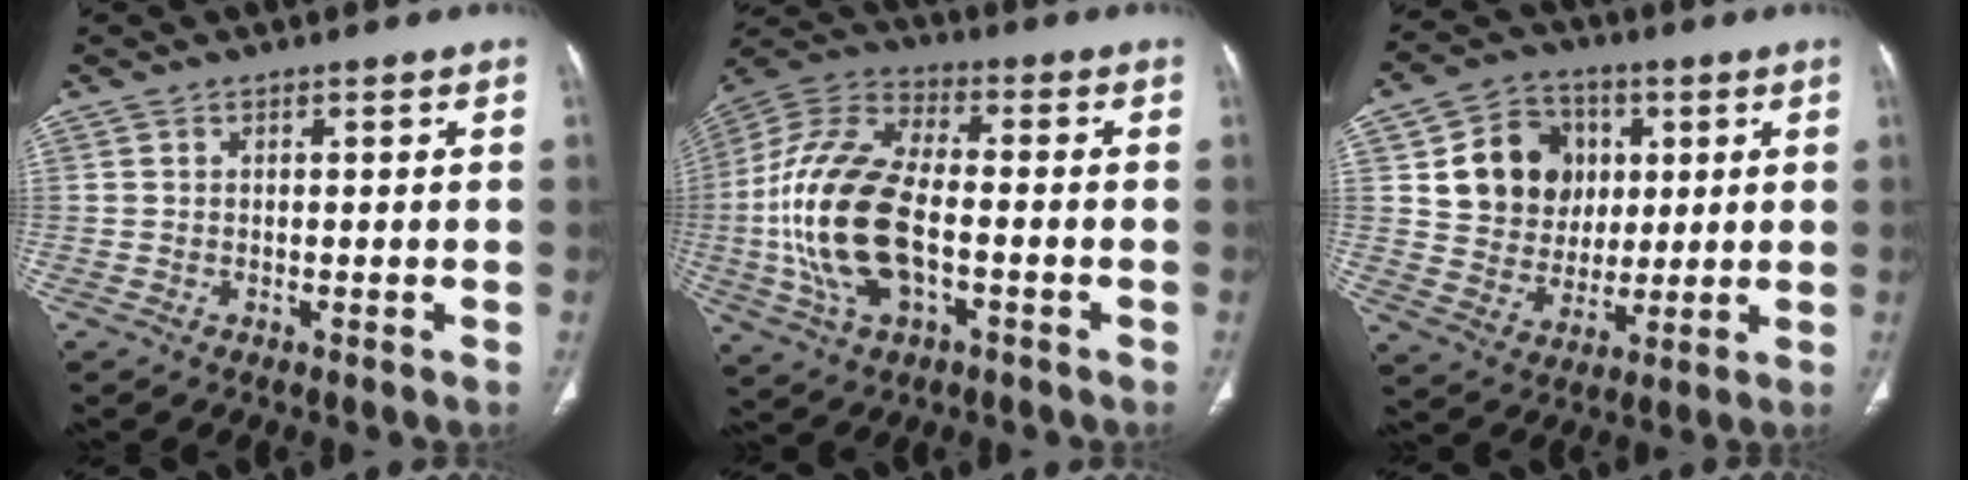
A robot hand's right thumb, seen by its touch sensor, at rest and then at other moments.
{"total": 20.7, "force": [-3.2, 10.8, 17.3], "torque": [-0.369, 0.020, -0.057]}
{"total": 14.2, "force": [3.8, 12.1, 6.4], "torque": [-0.066, -0.005, 0.073]}